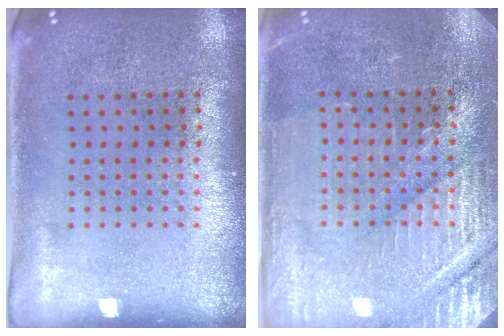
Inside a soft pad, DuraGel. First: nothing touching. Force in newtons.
{"total": 3.4, "press": 3.4, "slide": 0.7}